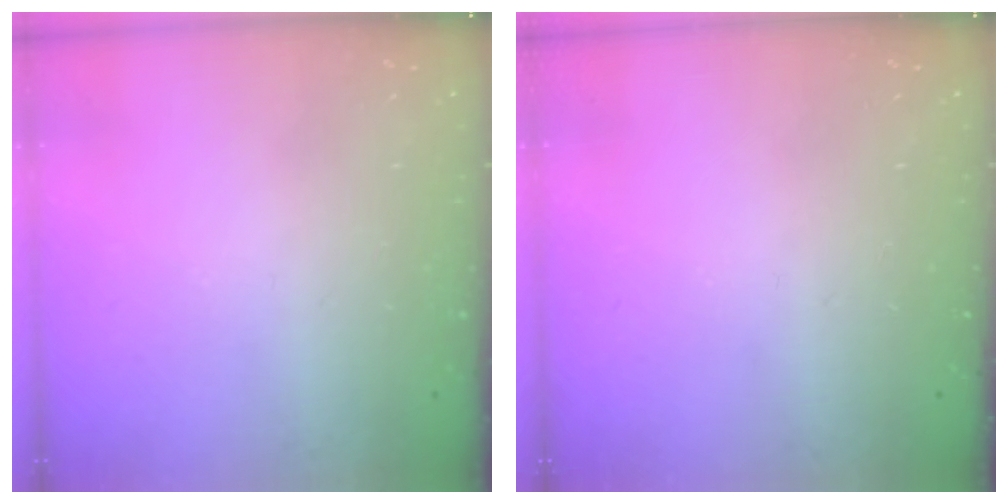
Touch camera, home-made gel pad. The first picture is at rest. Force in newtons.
{"total": 0.0}